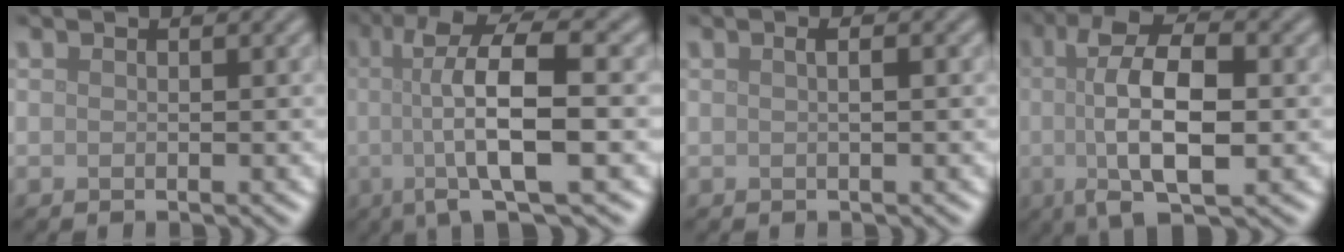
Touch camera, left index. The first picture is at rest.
{"total": 9.9, "force": [0.1, 2.6, 9.6], "torque": [-0.140, 0.013, -0.007]}
{"total": 1.2, "force": [0.3, 0.3, 1.1], "torque": [-0.013, -0.004, 0.002]}
{"total": 8.9, "force": [-0.1, 3.2, 8.3], "torque": [-0.140, 0.007, -0.008]}